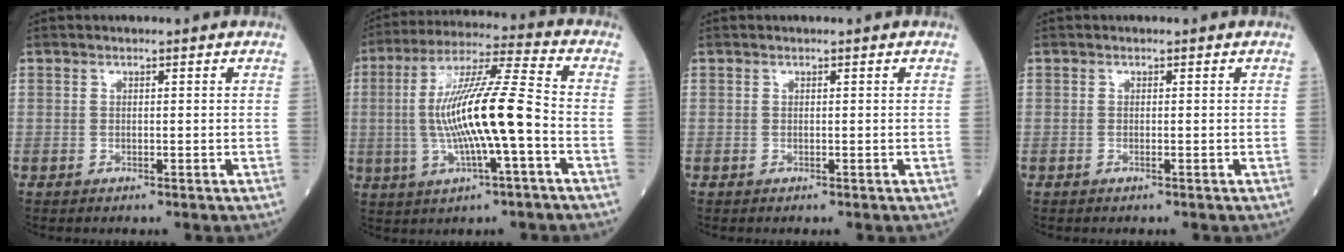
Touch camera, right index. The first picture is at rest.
{"total": 14.3, "force": [-1.9, 0.8, 14.2], "torque": [-0.273, 0.010, -0.034]}
{"total": 0.0}
{"total": 0.0}